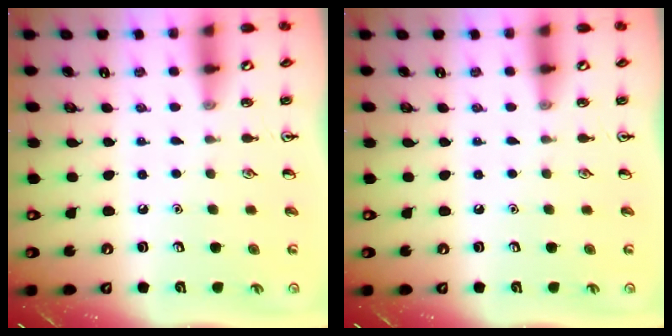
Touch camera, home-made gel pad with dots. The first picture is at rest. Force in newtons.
{"total": 0.0}